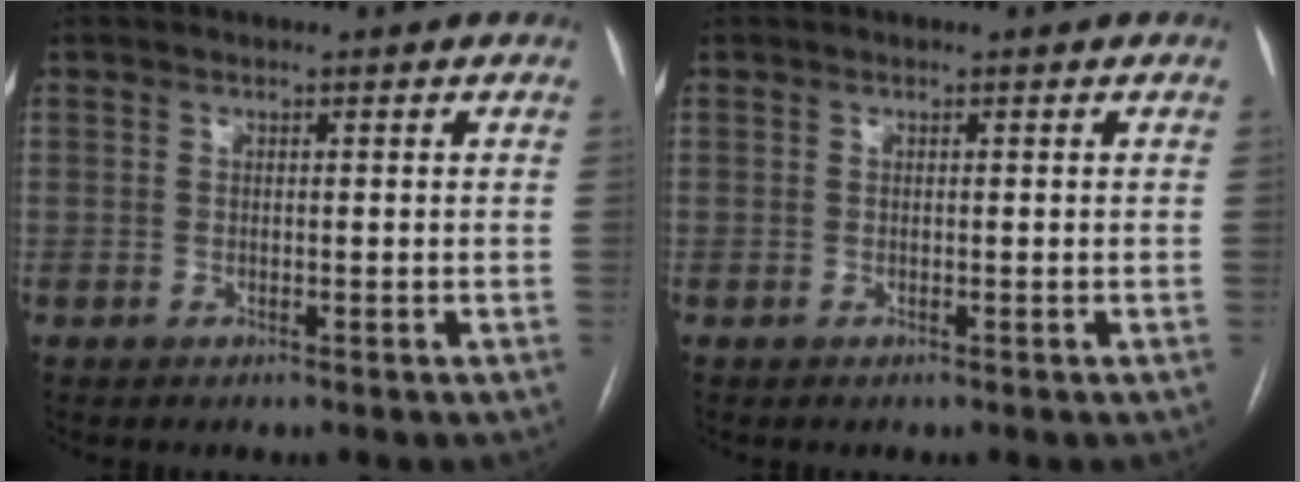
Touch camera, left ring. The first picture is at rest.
{"total": 0.0}